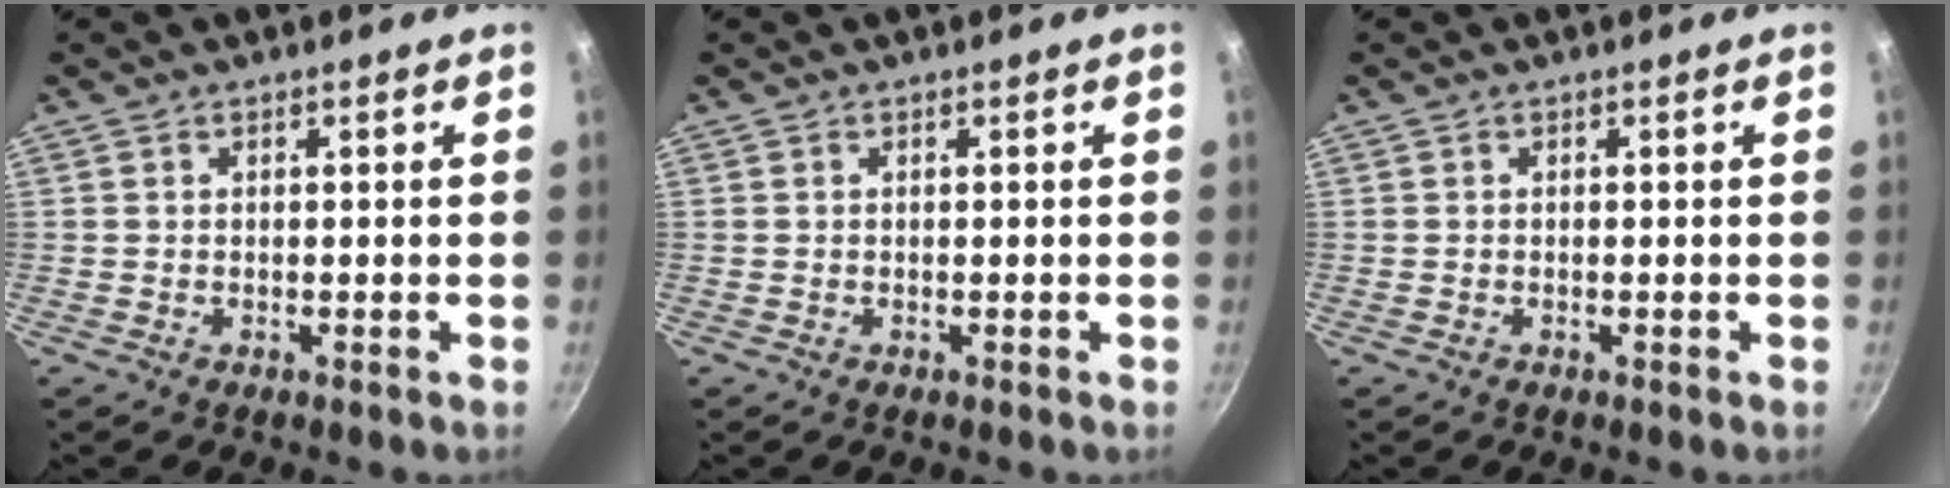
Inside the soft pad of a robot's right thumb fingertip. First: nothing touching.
{"total": 0.0}
{"total": 0.0}